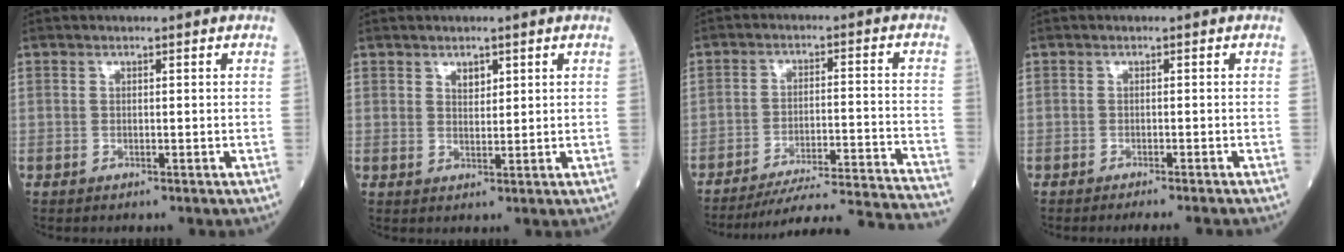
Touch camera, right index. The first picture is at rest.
{"total": 1.9, "force": [1.2, 1.0, 1.1], "torque": [-0.020, -0.002, 0.023]}
{"total": 23.4, "force": [-22.3, -2.0, 6.8], "torque": [-0.047, -0.026, -0.299]}
{"total": 5.3, "force": [-4.9, -0.3, 2.1], "torque": [-0.015, -0.014, -0.063]}